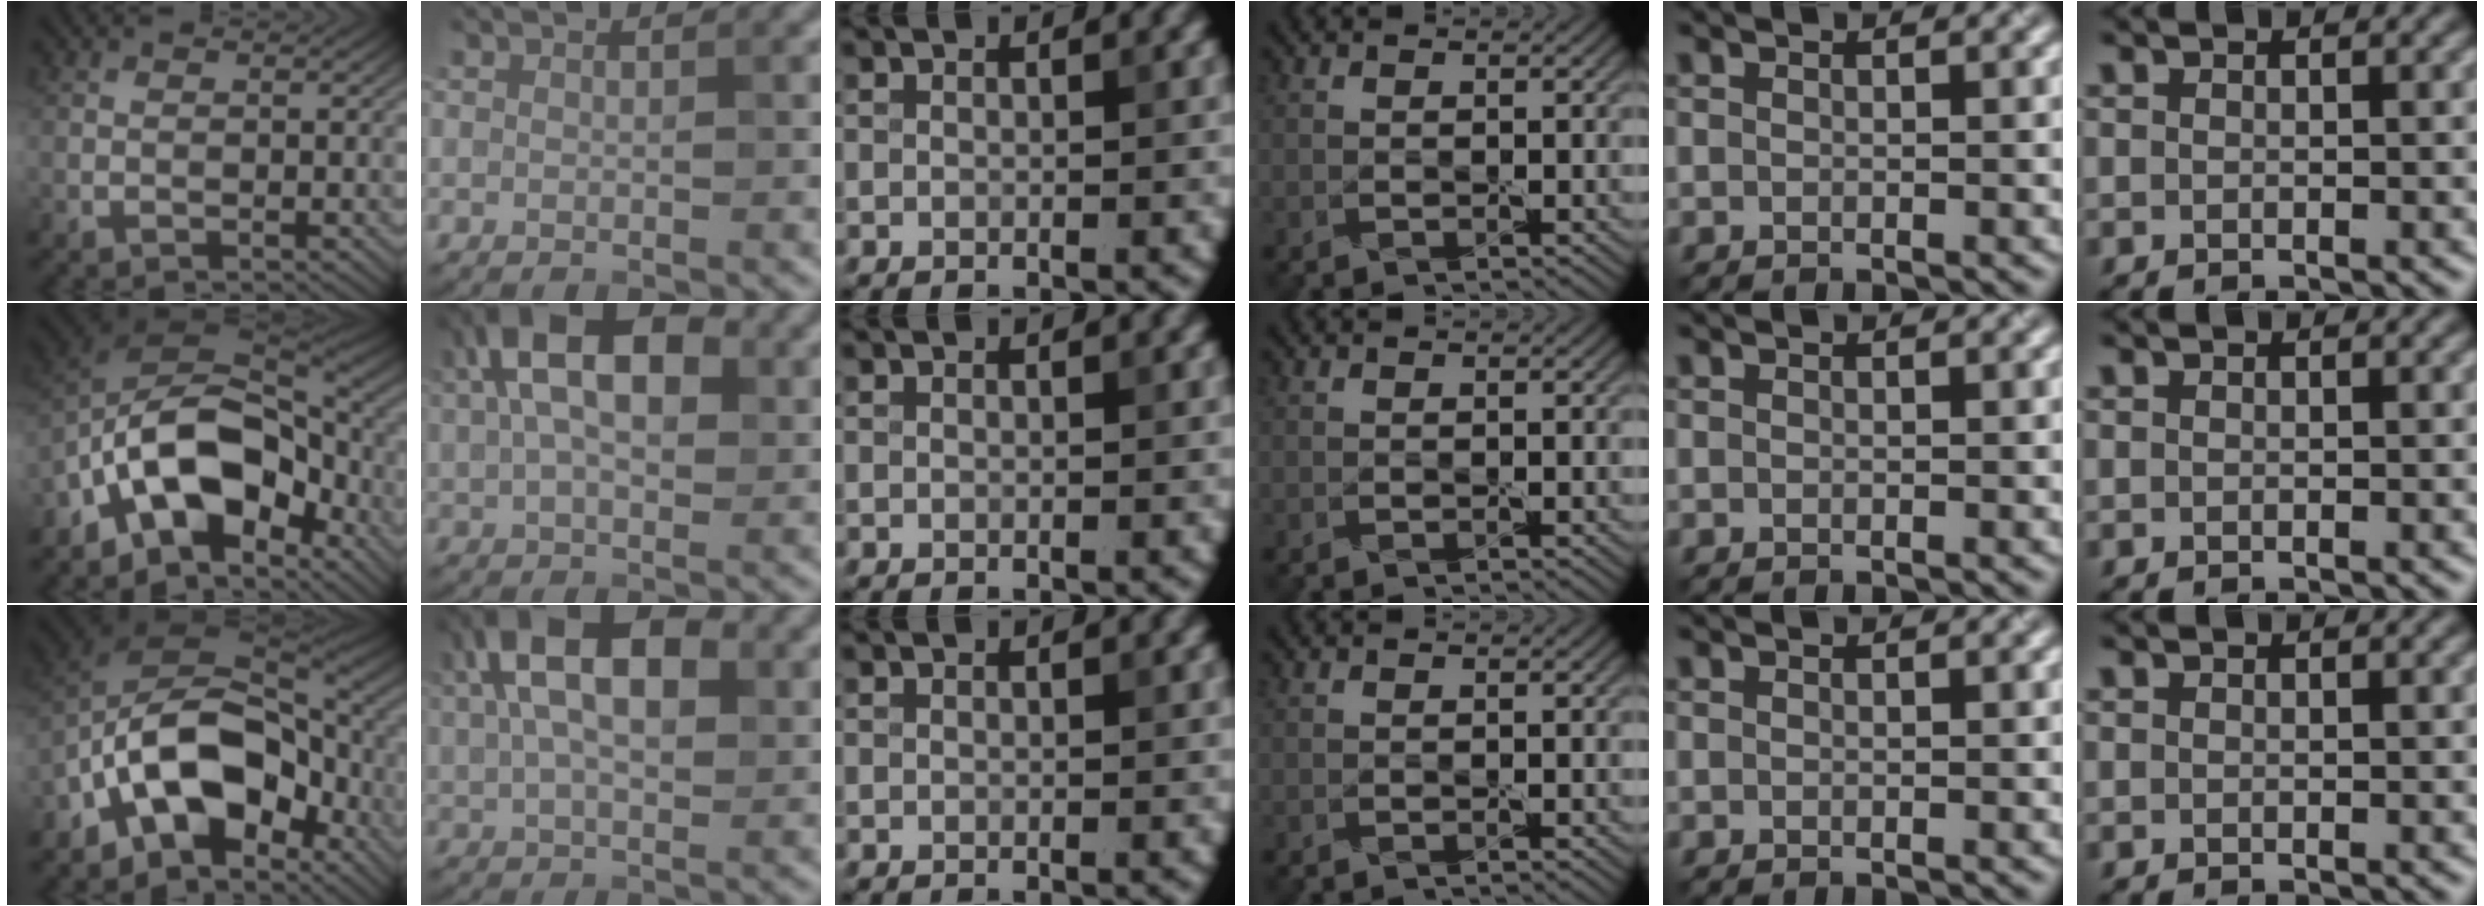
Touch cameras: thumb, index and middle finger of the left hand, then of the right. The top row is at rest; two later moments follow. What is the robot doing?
{"motion": "peel", "object": "shipping label"}